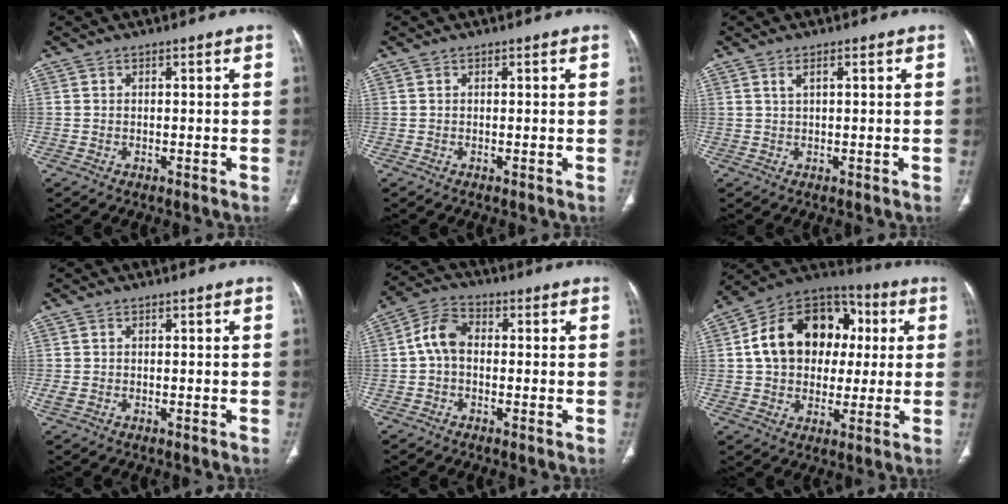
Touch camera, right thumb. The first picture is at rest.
{"total": 0.0}
{"total": 1.6, "force": [0.7, 0.4, 1.4], "torque": [-0.030, 0.004, 0.017]}
{"total": 1.4, "force": [-0.3, 1.0, 0.9], "torque": [-0.032, -0.001, -0.005]}
{"total": 6.5, "force": [-0.2, 4.5, 4.7], "torque": [-0.083, 0.018, -0.015]}
{"total": 20.2, "force": [2.7, 15.2, 13.0], "torque": [-0.182, 0.028, 0.040]}